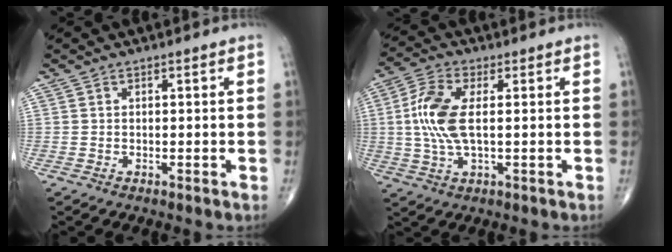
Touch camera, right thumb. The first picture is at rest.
{"total": 9.7, "force": [0.6, 4.1, 8.8], "torque": [-0.206, 0.005, 0.011]}